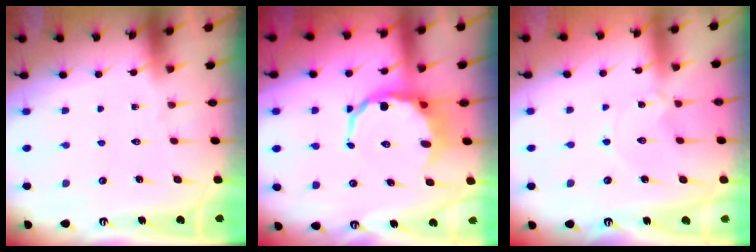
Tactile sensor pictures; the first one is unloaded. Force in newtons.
{"total": 10.0, "press": 9.7, "slide": 2.5}
{"total": 0.6, "press": 0.5, "slide": 0.2}